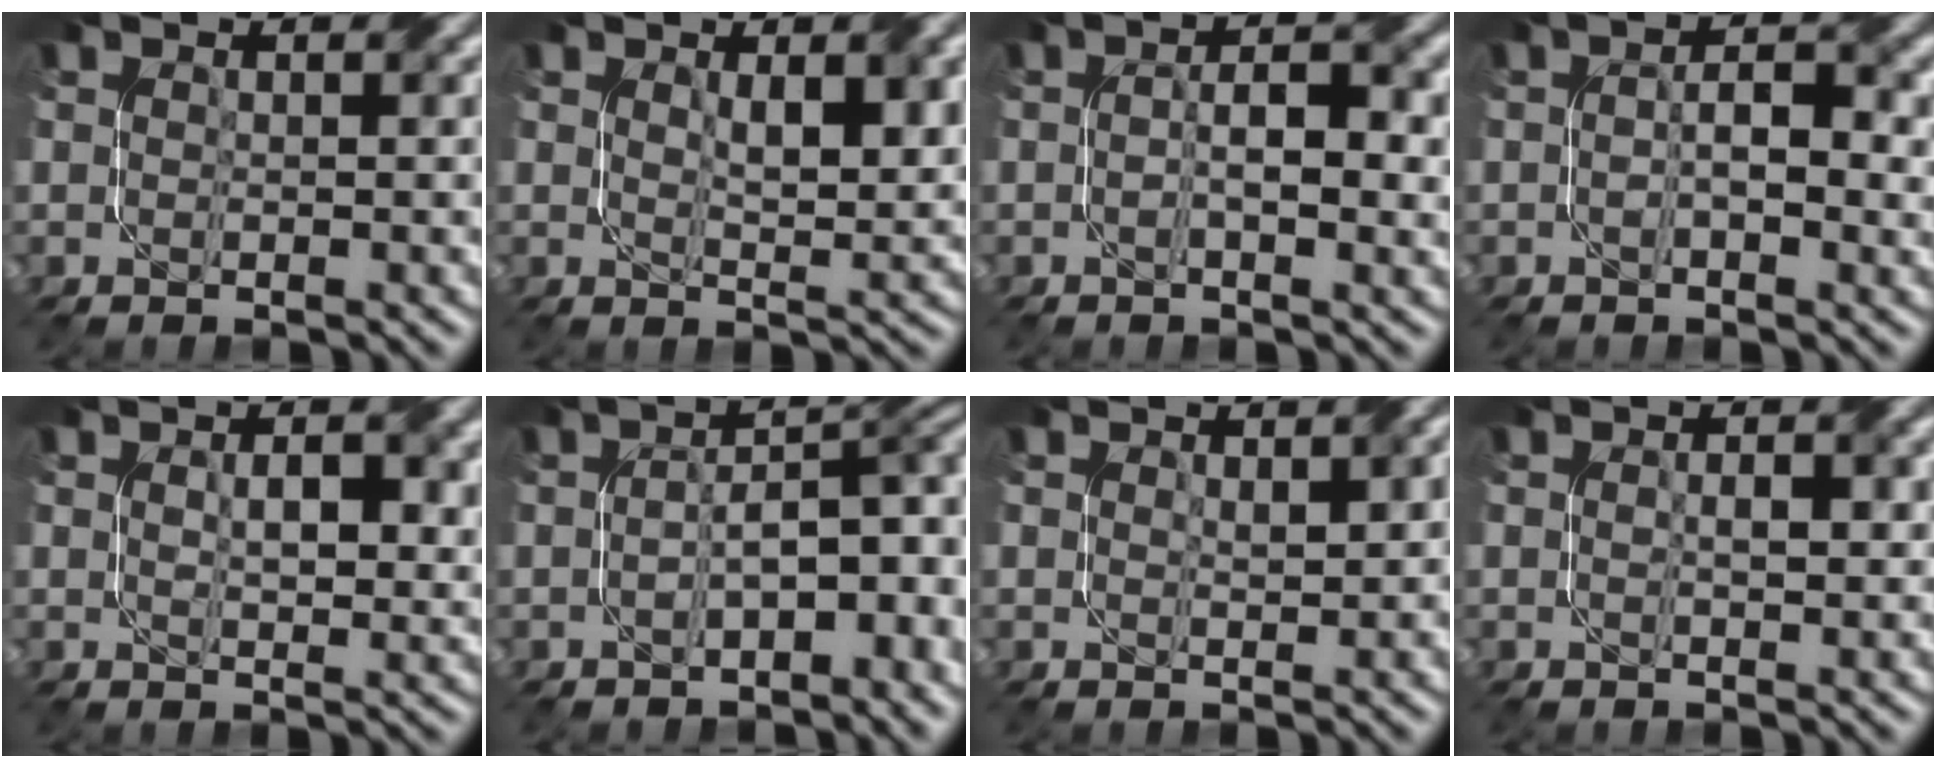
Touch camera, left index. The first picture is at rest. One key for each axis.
{"total": 4.1, "fx": 1.2, "fy": 1.3, "fz": 3.6, "tx": -0.064, "ty": -0.004, "tz": 0.026}
{"total": 4.3, "fx": -0.3, "fy": 1.6, "fz": 4.0, "tx": -0.071, "ty": 0.004, "tz": -0.006}
{"total": 3.9, "fx": -0.3, "fy": 1.6, "fz": 3.6, "tx": -0.063, "ty": 0.004, "tz": -0.006}
{"total": 3.4, "fx": 0.7, "fy": 1.5, "fz": 2.9, "tx": -0.051, "ty": 0.000, "tz": 0.016}
{"total": 6.6, "fx": -1.3, "fy": 2.8, "fz": 5.8, "tx": -0.082, "ty": 0.012, "tz": -0.020}
{"total": 1.6, "fx": 0.6, "fy": 0.4, "fz": 1.4, "tx": -0.021, "ty": 0.001, "tz": 0.014}
{"total": 1.8, "fx": 0.1, "fy": 0.5, "fz": 1.7, "tx": -0.029, "ty": 0.004, "tz": 0.002}